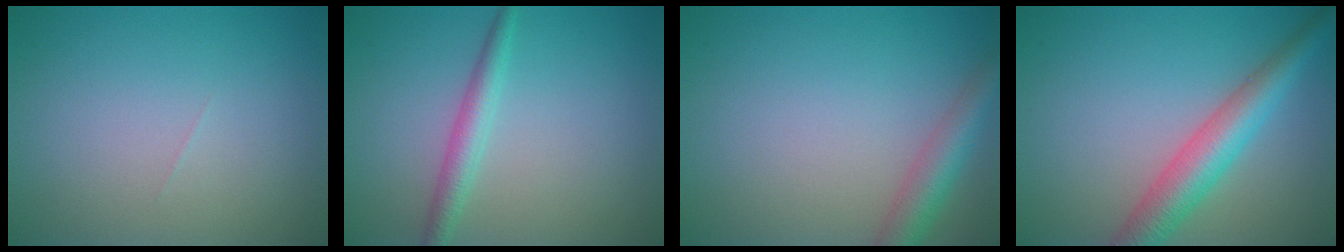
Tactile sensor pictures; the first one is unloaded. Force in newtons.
{"total": 2.3, "press": 2.3, "slide": 0.0}
{"total": 3.5, "press": 3.5, "slide": 0.1}
{"total": 5.2, "press": 5.2, "slide": 0.2}